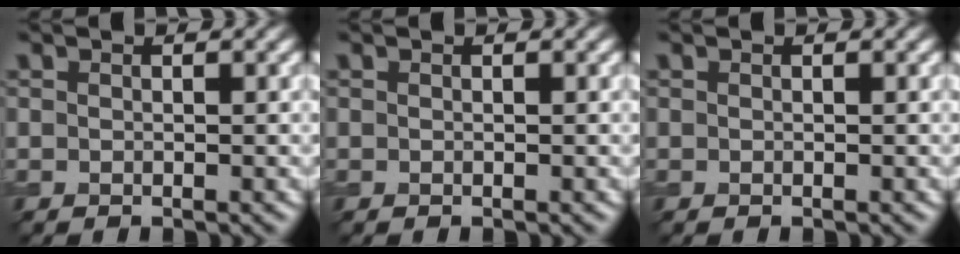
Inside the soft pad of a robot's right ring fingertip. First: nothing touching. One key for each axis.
{"total": 0.0}
{"total": 0.0}